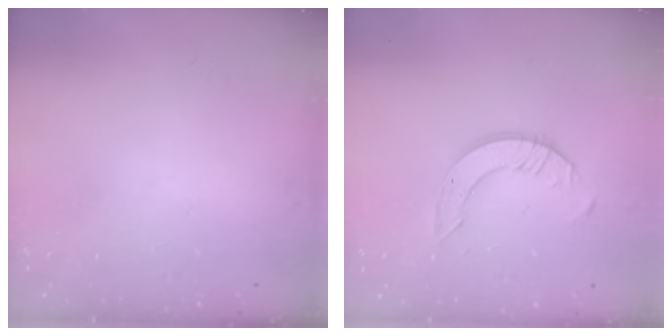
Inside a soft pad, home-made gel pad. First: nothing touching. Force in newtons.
{"total": 6.9, "press": 6.8, "slide": 0.7}